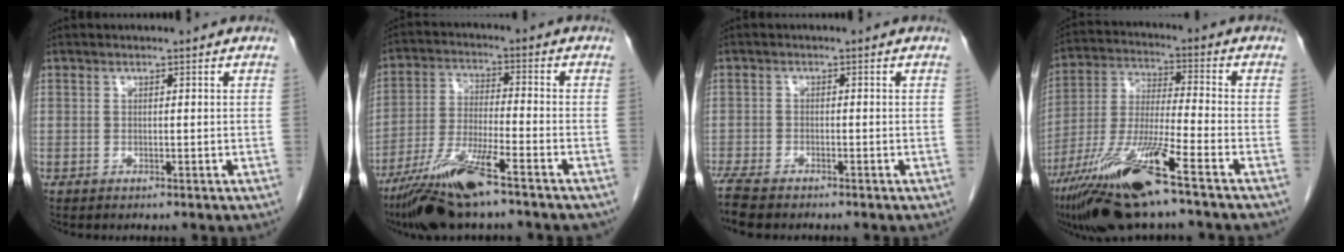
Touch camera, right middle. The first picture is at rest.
{"total": 13.4, "force": [-9.4, 2.1, 9.3], "torque": [-0.185, -0.025, -0.168]}
{"total": 6.3, "force": [-5.3, 1.5, 3.0], "torque": [-0.061, -0.017, -0.095]}
{"total": 16.6, "force": [-10.2, 0.9, 13.1], "torque": [-0.271, -0.041, -0.187]}